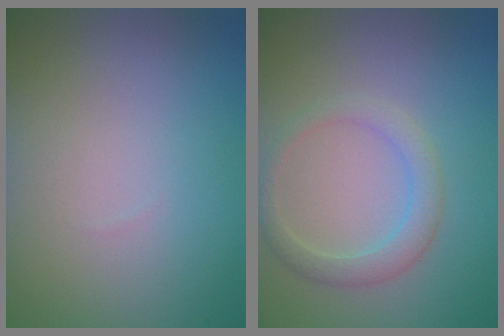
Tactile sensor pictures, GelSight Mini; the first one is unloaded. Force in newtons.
{"total": 2.6, "press": 2.6, "slide": 0.3}